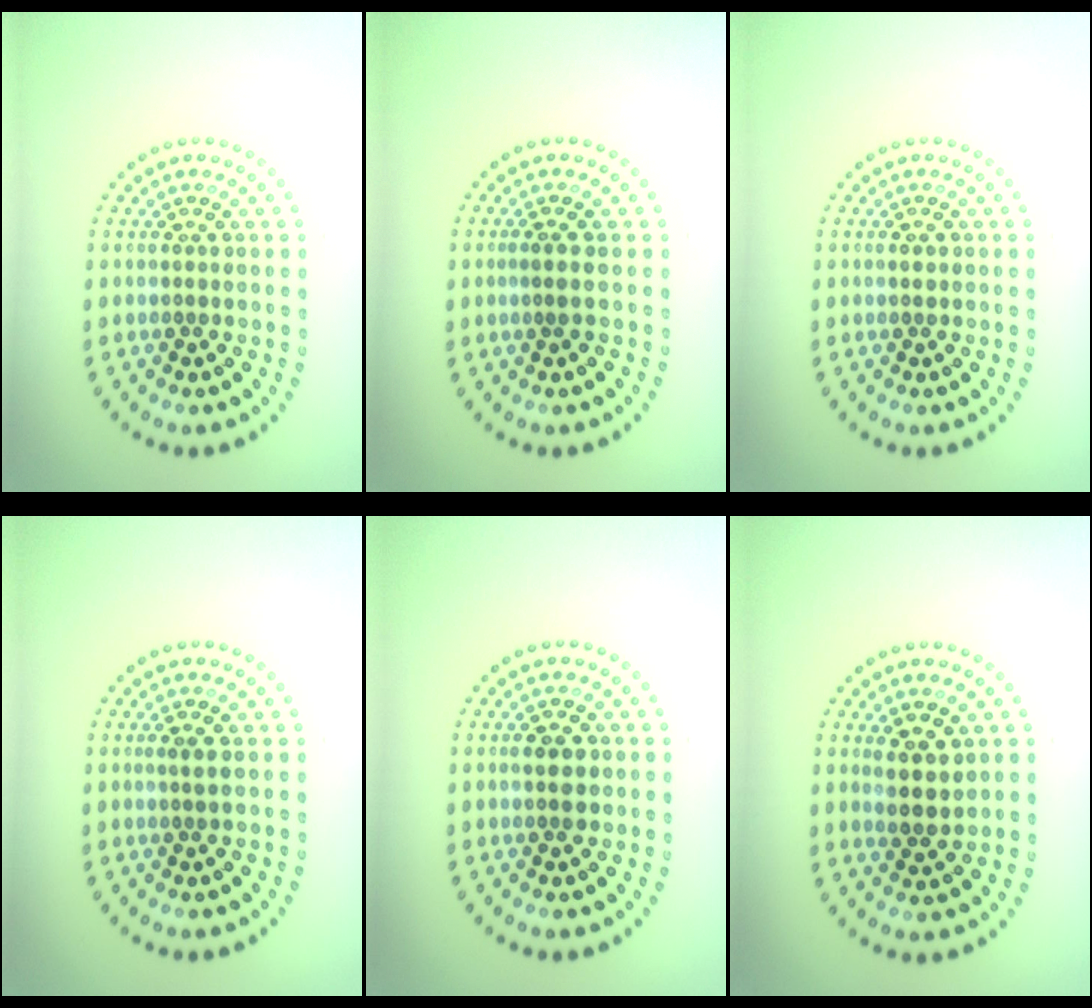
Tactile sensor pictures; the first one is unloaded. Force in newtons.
{"total": 0.6, "press": 0.5, "slide": 0.4}
{"total": 0.8, "press": 0.8, "slide": 0.1}
{"total": 0.7, "press": 0.4, "slide": 0.5}
{"total": 1.6, "press": 1.6, "slide": 0.1}
{"total": 2.6, "press": 2.5, "slide": 0.8}